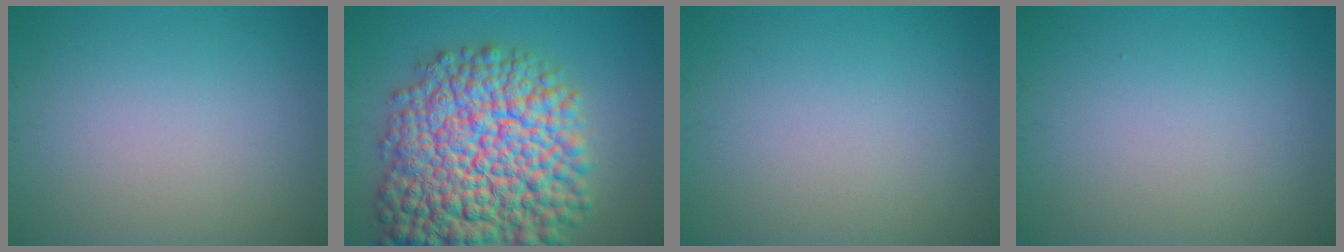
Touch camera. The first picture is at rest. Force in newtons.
{"total": 17.0, "press": 17.0, "slide": 0.7}
{"total": 0.0}
{"total": 0.0}